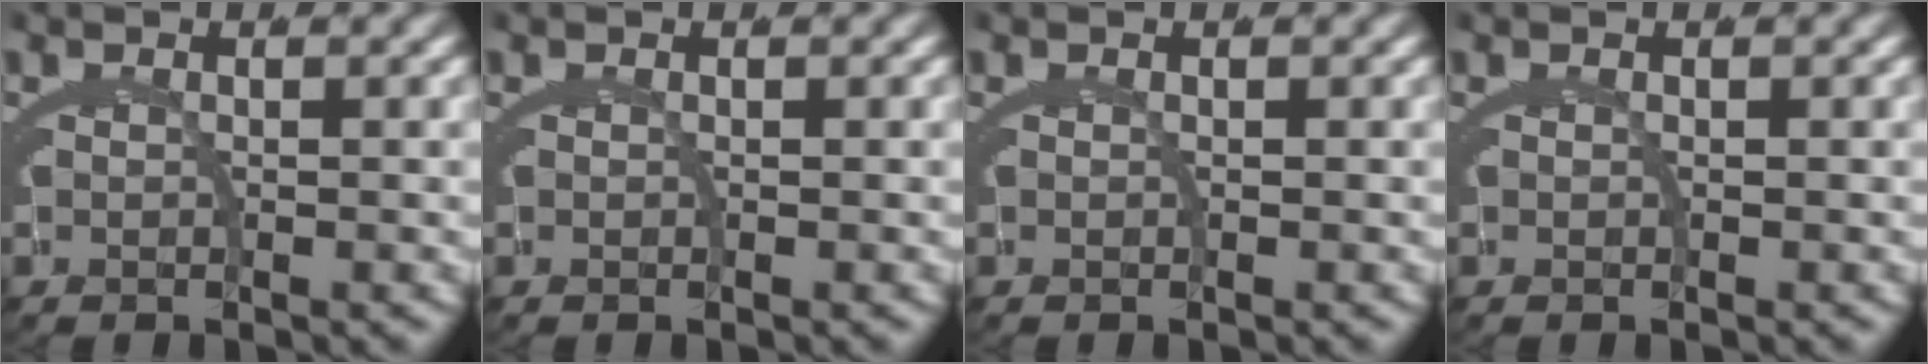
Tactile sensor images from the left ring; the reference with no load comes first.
{"total": 0.0}
{"total": 0.0}
{"total": 0.0}